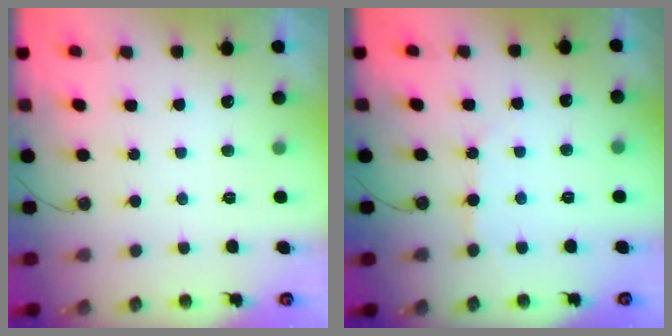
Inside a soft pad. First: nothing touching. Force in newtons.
{"total": 4.1, "press": 4.0, "slide": 0.3}